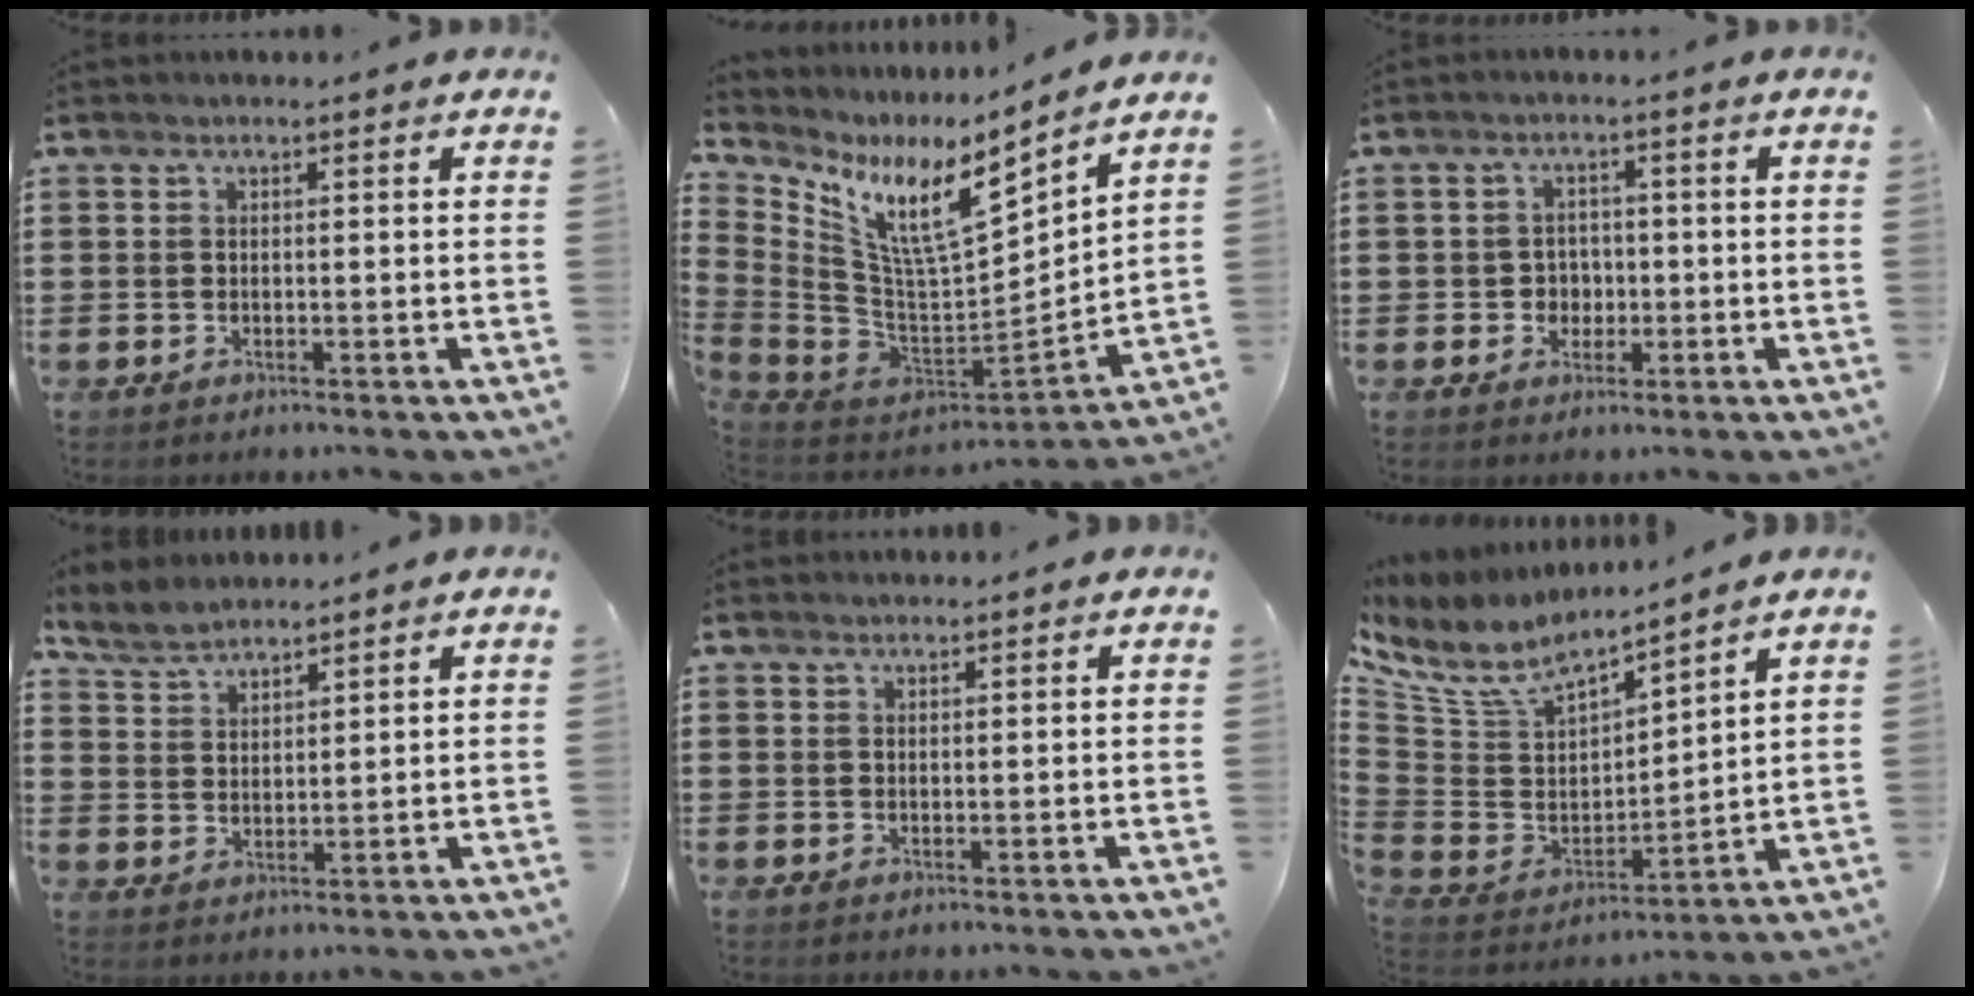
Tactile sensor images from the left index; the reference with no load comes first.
{"total": 11.9, "force": [6.4, 3.4, 9.4], "torque": [-0.209, -0.046, 0.106]}
{"total": 2.9, "force": [-0.7, 2.6, 1.0], "torque": [-0.029, 0.004, -0.020]}
{"total": 3.8, "force": [3.7, 0.9, 0.4], "torque": [-0.023, -0.007, 0.068]}
{"total": 0.8, "force": [0.8, 0.1, 0.0], "torque": [-0.002, 0.000, 0.016]}
{"total": 7.4, "force": [6.2, 2.7, 3.2], "torque": [-0.098, -0.045, 0.107]}